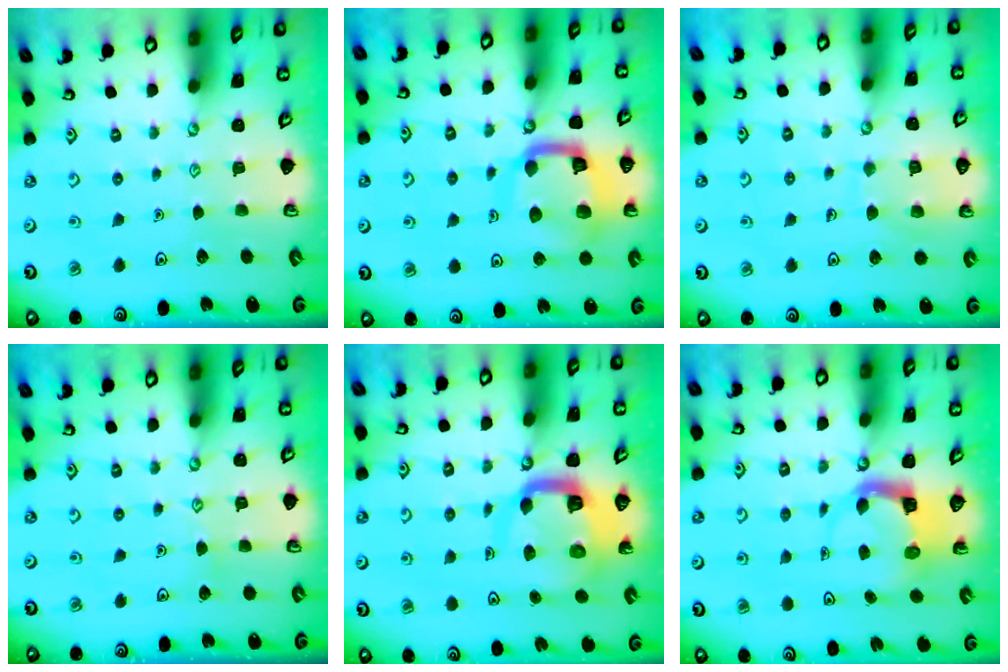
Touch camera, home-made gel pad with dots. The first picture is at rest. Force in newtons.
{"total": 13.5, "press": 13.4, "slide": 1.3}
{"total": 7.6, "press": 7.5, "slide": 0.7}
{"total": 3.8, "press": 3.7, "slide": 0.3}
{"total": 10.2, "press": 10.1, "slide": 1.4}
{"total": 4.0, "press": 4.0, "slide": 0.3}